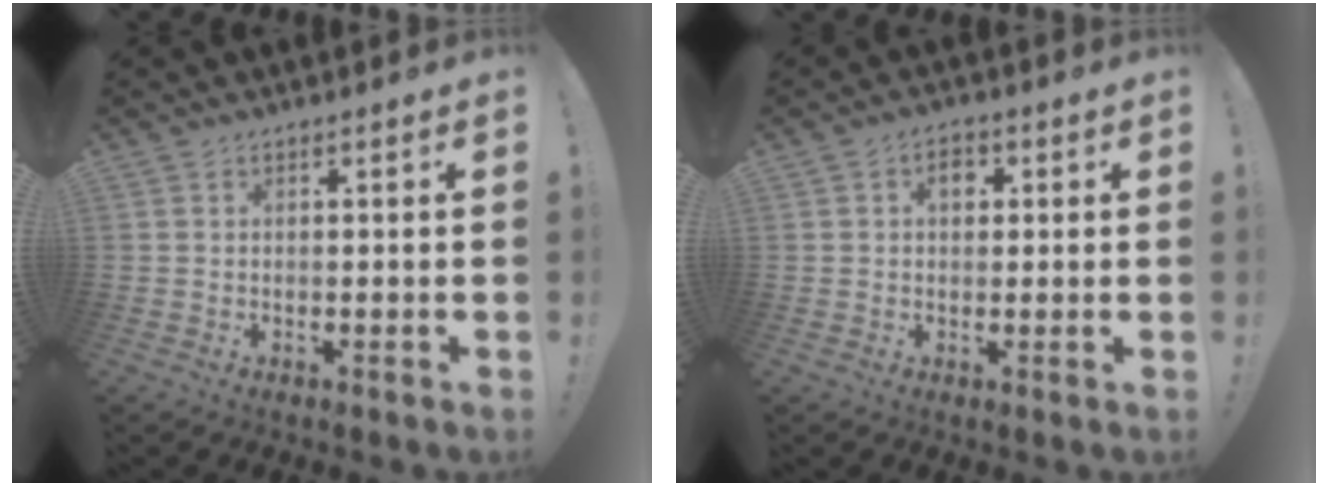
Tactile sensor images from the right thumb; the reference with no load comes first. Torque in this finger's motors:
{"motor_torque": [-0.41, 0.42, 0.00, 0.00, 0.00]}